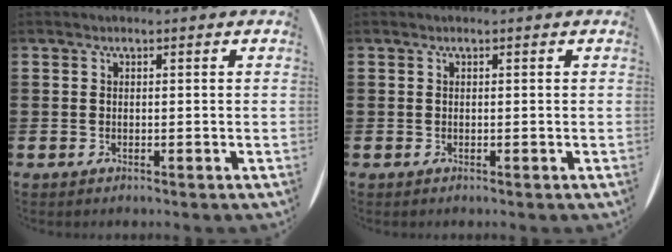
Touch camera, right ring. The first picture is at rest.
{"total": 0.0}